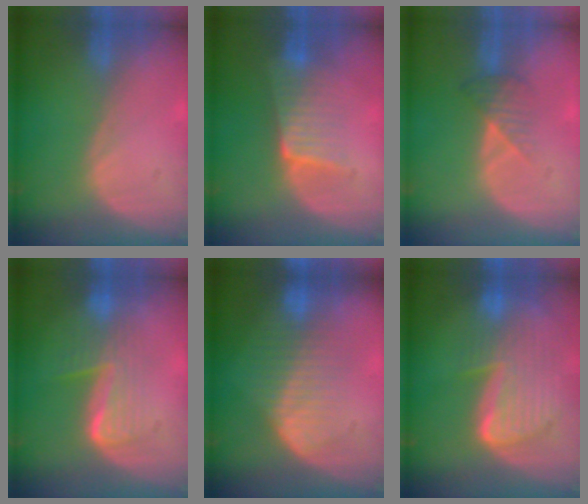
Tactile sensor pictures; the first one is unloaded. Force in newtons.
{"total": 6.4, "press": 5.8, "slide": 2.9}
{"total": 3.4, "press": 3.0, "slide": 1.5}
{"total": 6.6, "press": 6.3, "slide": 1.9}
{"total": 8.0, "press": 7.5, "slide": 2.7}
{"total": 9.7, "press": 8.3, "slide": 5.1}